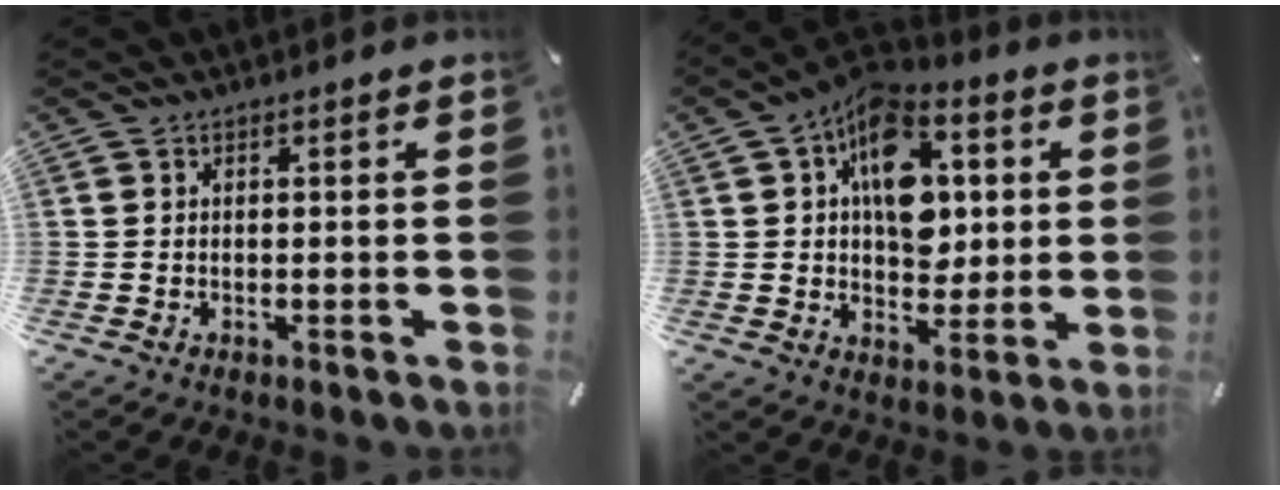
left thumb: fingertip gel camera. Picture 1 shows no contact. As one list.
[{"total": 15.5, "force": [3.3, 10.8, 10.6], "torque": [-0.156, -0.009, 0.060]}]